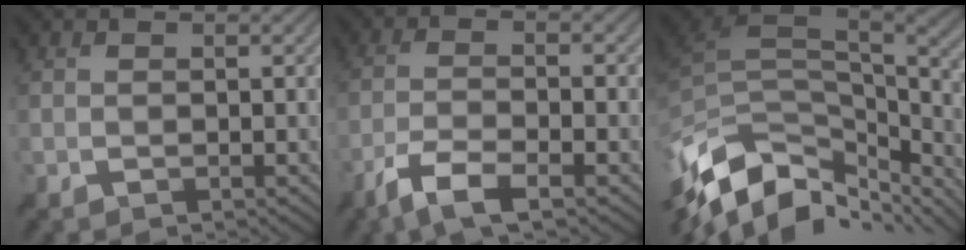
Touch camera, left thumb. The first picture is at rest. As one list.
[{"total": 5.8, "force": [-3.7, 1.3, 4.2], "torque": [-0.088, 0.000, -0.077]}, {"total": 14.4, "force": [-7.5, 8.3, 9.0], "torque": [-0.228, -0.027, -0.123]}]